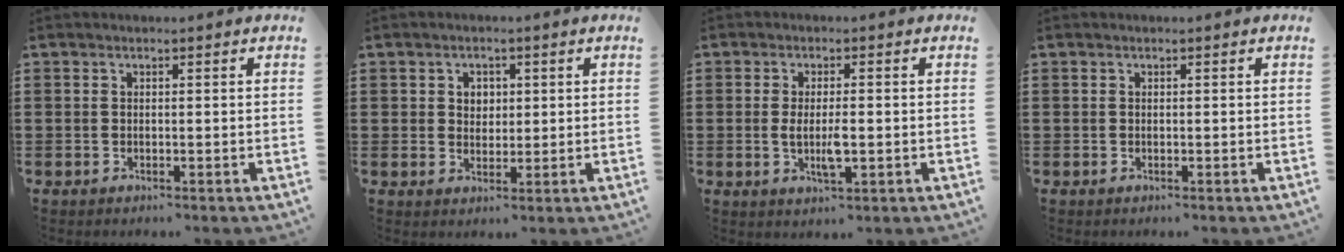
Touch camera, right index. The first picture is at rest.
{"total": 2.3, "force": [0.8, 2.1, 0.8], "torque": [-0.024, 0.012, 0.011]}
{"total": 4.3, "force": [-0.5, 1.2, 4.1], "torque": [-0.086, -0.006, -0.014]}
{"total": 0.0}